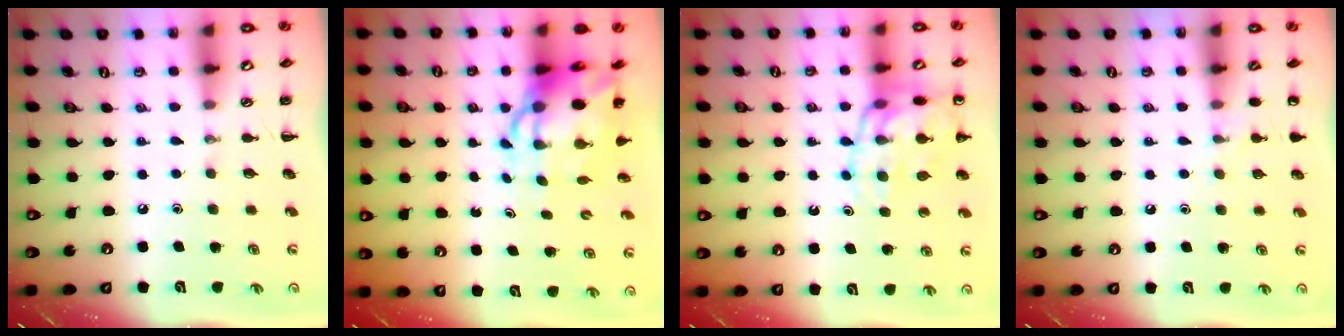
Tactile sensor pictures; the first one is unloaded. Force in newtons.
{"total": 9.4, "press": 9.0, "slide": 2.7}
{"total": 14.7, "press": 14.5, "slide": 2.1}
{"total": 5.6, "press": 5.2, "slide": 1.9}